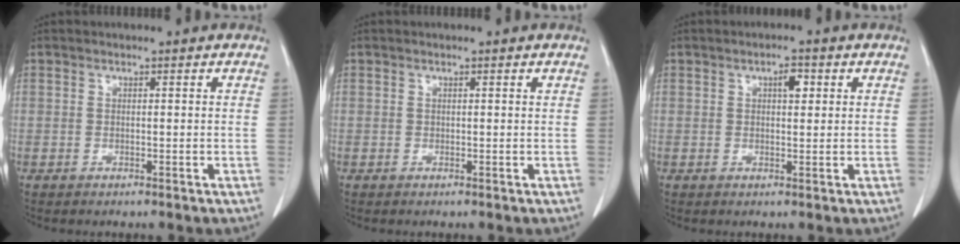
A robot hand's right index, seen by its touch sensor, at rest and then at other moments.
{"total": 0.0}
{"total": 2.4, "force": [0.9, 1.0, 2.0], "torque": [-0.032, 0.002, 0.013]}